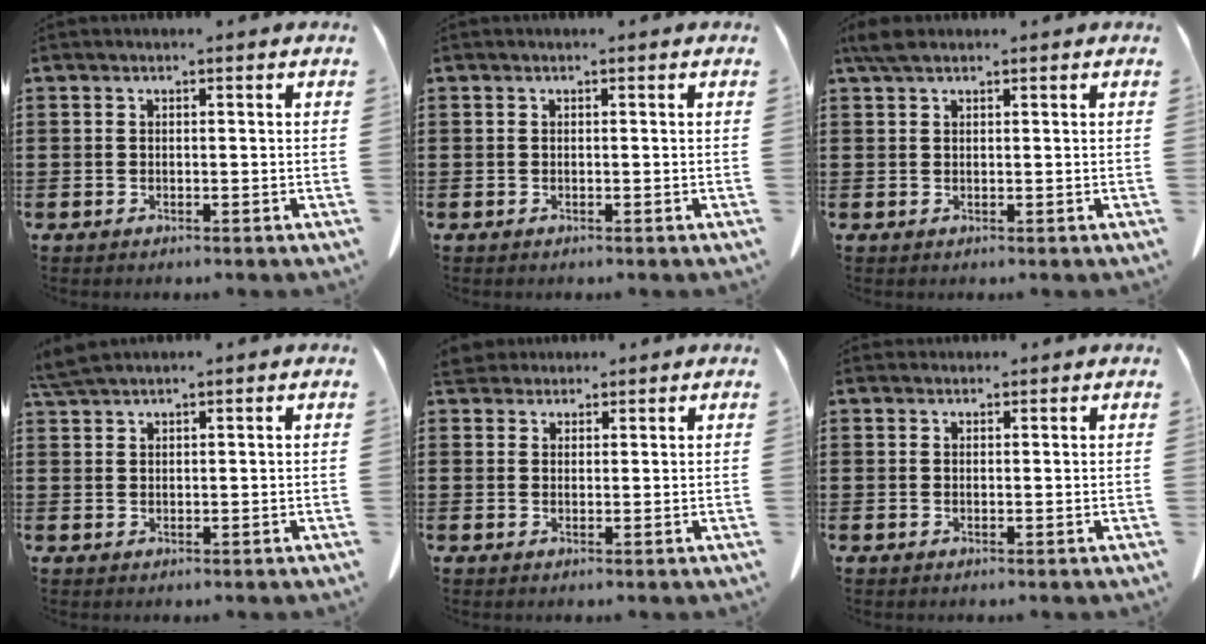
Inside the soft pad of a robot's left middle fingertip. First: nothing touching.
{"total": 0.0}
{"total": 2.4, "force": [1.5, 0.9, 1.6], "torque": [-0.036, 0.003, 0.029]}
{"total": 2.8, "force": [2.5, 0.2, 1.3], "torque": [-0.032, 0.000, 0.050]}
{"total": 3.1, "force": [2.8, 1.2, 0.5], "torque": [-0.019, 0.000, 0.056]}
{"total": 1.2, "force": [1.1, 0.5, 0.0], "torque": [-0.004, 0.000, 0.022]}